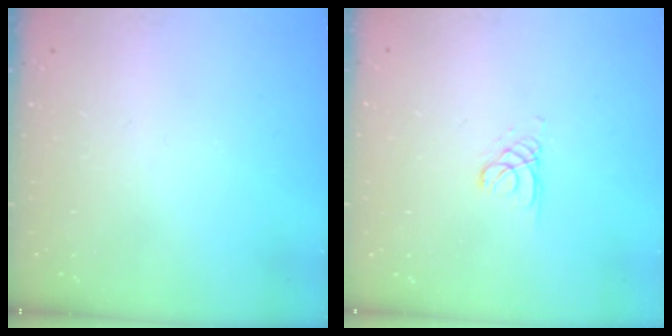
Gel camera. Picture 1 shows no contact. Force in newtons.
{"total": 1.1, "press": 1.1, "slide": 0.1}